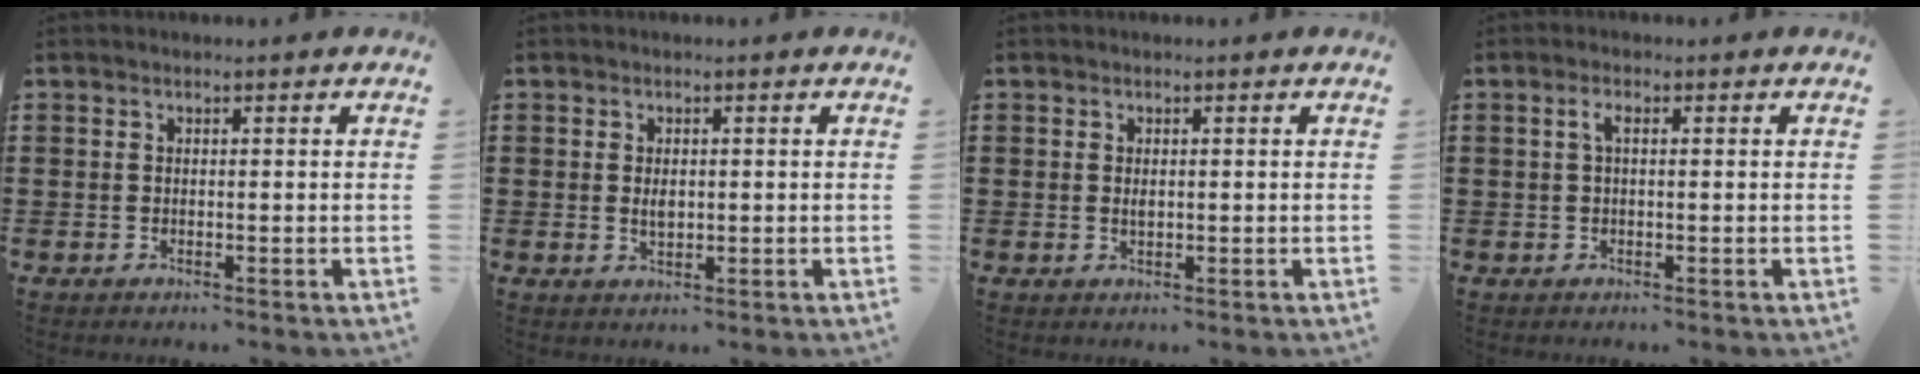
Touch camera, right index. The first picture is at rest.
{"total": 1.9, "force": [0.2, 1.1, 1.5], "torque": [-0.022, 0.002, 0.000]}
{"total": 1.2, "force": [0.2, 0.8, 0.9], "torque": [-0.019, 0.005, 0.003]}
{"total": 1.5, "force": [0.2, 0.5, 1.4], "torque": [-0.029, 0.005, 0.002]}